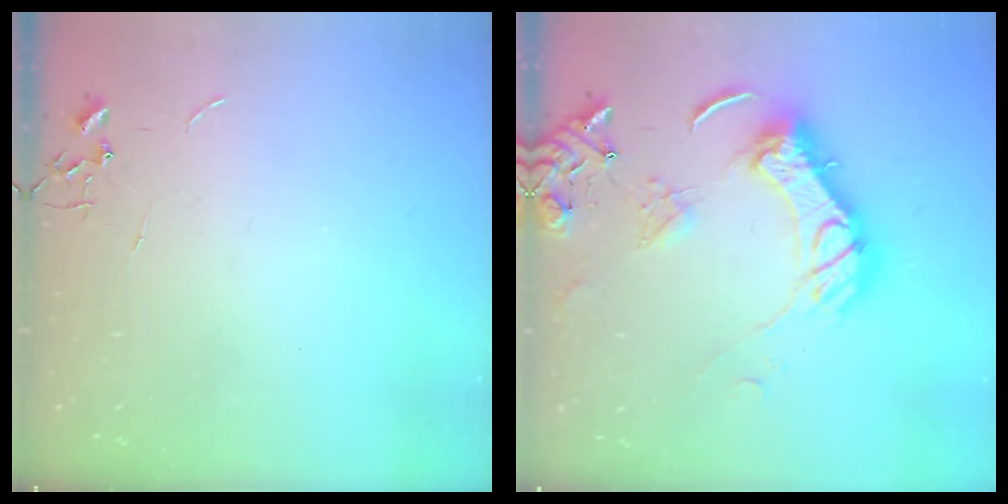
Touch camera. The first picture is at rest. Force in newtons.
{"total": 18.6, "press": 18.4, "slide": 2.6}